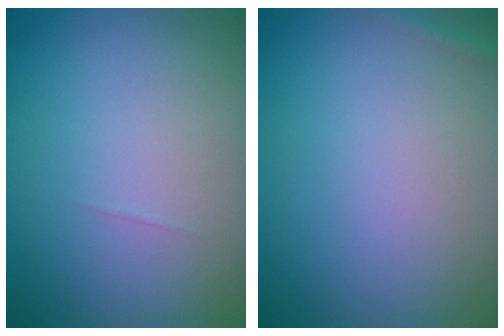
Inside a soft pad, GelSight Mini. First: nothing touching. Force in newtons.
{"total": 0.8, "press": 0.8, "slide": 0.1}